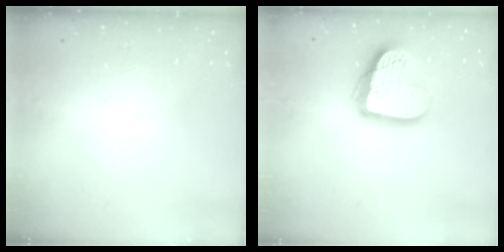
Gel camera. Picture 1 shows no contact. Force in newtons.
{"total": 15.9, "press": 15.9, "slide": 1.2}